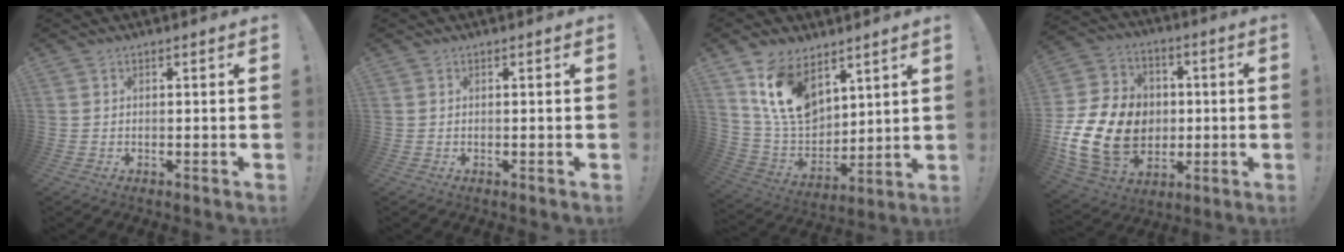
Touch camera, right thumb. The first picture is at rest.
{"total": 0.0}
{"total": 16.0, "force": [8.9, 10.3, 8.3], "torque": [-0.151, -0.043, 0.176]}
{"total": 21.9, "force": [-3.2, 16.8, 13.7], "torque": [-0.266, 0.032, -0.024]}